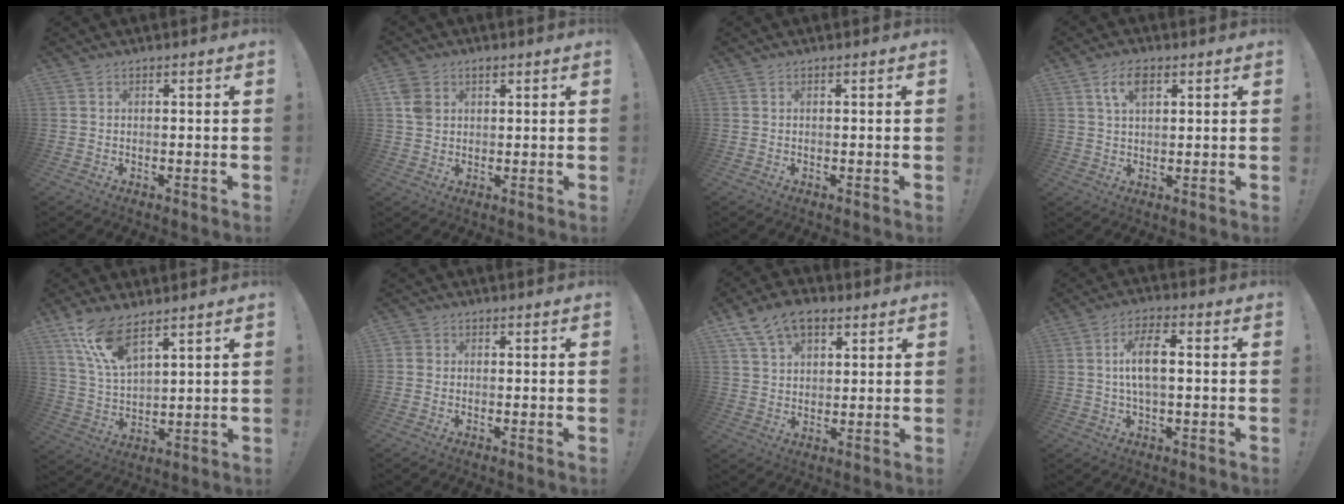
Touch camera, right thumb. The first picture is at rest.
{"total": 5.1, "force": [1.9, 4.0, 2.5], "torque": [-0.043, -0.001, 0.036]}
{"total": 0.0}
{"total": 6.0, "force": [2.6, 3.1, 4.5], "torque": [-0.081, 0.003, 0.046]}
{"total": 11.9, "force": [8.6, 4.0, 7.2], "torque": [-0.146, -0.040, 0.161]}
{"total": 1.7, "force": [0.0, 1.5, 0.7], "torque": [-0.012, 0.005, 0.000]}
{"total": 10.8, "force": [6.4, 6.7, 5.7], "torque": [-0.100, -0.020, 0.124]}
{"total": 8.5, "force": [0.8, 3.5, 7.7], "torque": [-0.137, 0.001, 0.010]}